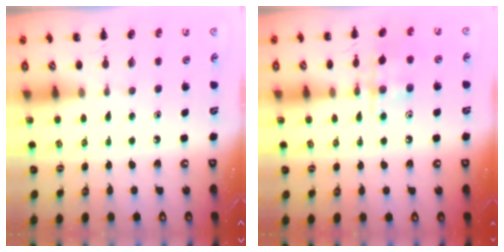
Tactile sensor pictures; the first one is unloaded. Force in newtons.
{"total": 10.8, "press": 10.7, "slide": 0.7}